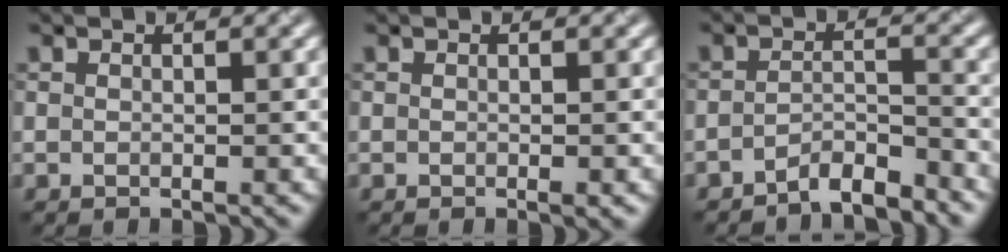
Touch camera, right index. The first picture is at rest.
{"total": 0.6, "force": [-0.2, 0.0, 0.6], "torque": [-0.008, -0.003, -0.002]}
{"total": 3.4, "force": [-3.2, 0.5, 1.1], "torque": [-0.016, 0.010, -0.061]}